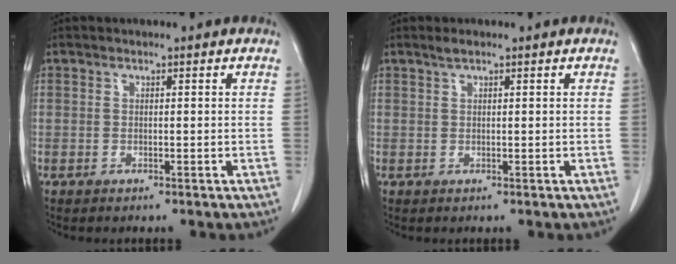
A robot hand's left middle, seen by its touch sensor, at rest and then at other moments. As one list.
[{"total": 1.0, "force": [0.8, 0.2, 0.7], "torque": [-0.015, 0.007, 0.016]}]